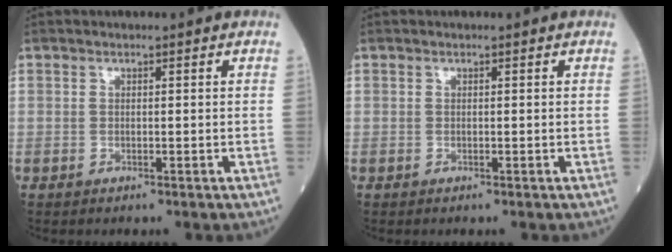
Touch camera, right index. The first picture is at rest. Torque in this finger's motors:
{"motor_torque": [0.13, -0.08, 0.11, 0.02]}